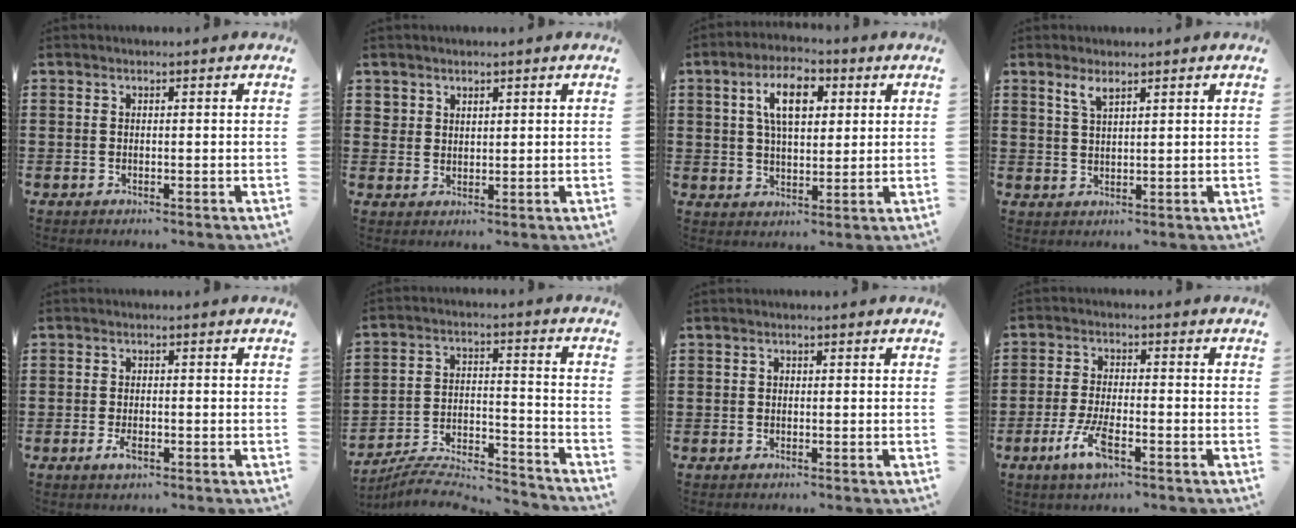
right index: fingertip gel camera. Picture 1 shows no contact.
{"total": 2.2, "force": [1.6, 1.4, 0.1], "torque": [-0.009, 0.007, 0.033]}
{"total": 7.6, "force": [2.7, 3.8, 6.0], "torque": [-0.124, 0.012, 0.042]}
{"total": 2.6, "force": [1.8, 0.8, 1.7], "torque": [-0.039, 0.003, 0.031]}
{"total": 2.3, "force": [-1.0, 0.9, 1.9], "torque": [-0.051, -0.008, -0.022]}
{"total": 6.8, "force": [-6.5, 0.8, 2.0], "torque": [-0.046, -0.002, -0.133]}
{"total": 0.5, "force": [-0.2, 0.4, 0.2], "torque": [-0.006, 0.000, -0.005]}
{"total": 6.0, "force": [-2.9, 1.6, 5.0], "torque": [-0.113, -0.012, -0.057]}